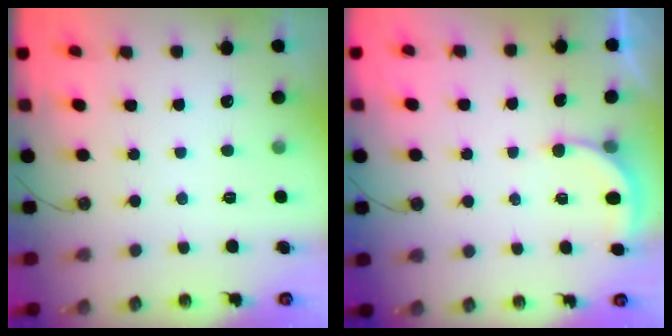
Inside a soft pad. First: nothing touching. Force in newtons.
{"total": 3.3, "press": 3.3, "slide": 0.3}